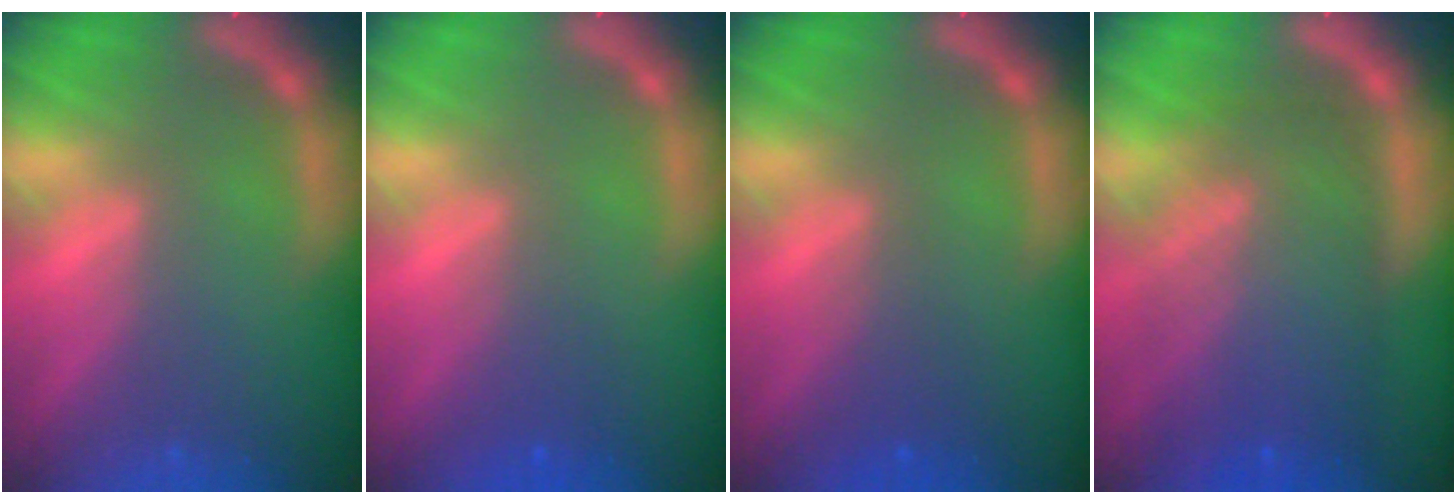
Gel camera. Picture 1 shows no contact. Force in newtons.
{"total": 1.9}
{"total": 2.0}
{"total": 10.1}